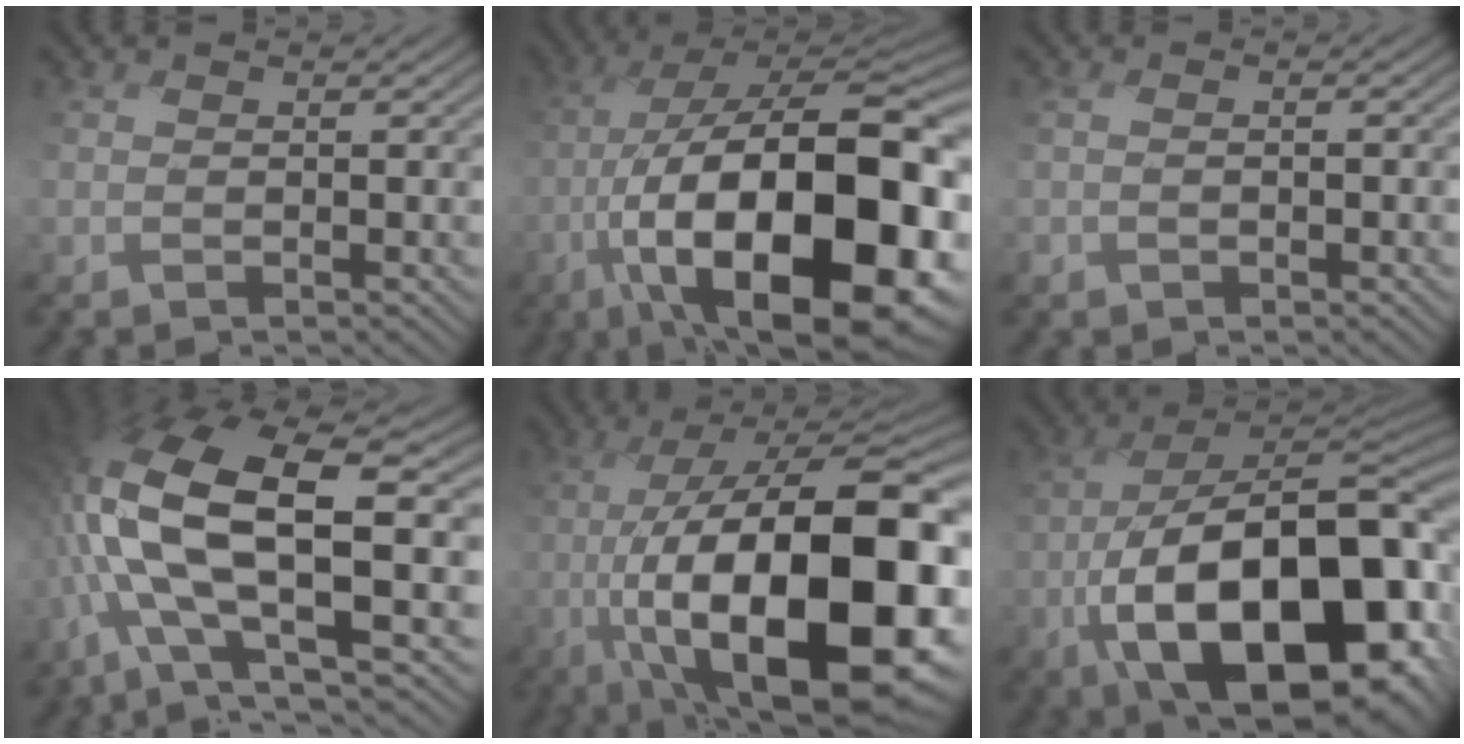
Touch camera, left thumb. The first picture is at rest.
{"total": 22.3, "force": [-6.4, 9.4, 19.2], "torque": [-0.323, -0.021, -0.091]}
{"total": 1.9, "force": [-0.5, 1.4, 1.2], "torque": [-0.017, 0.002, -0.002]}
{"total": 16.9, "force": [-0.3, 7.5, 15.2], "torque": [-0.333, 0.010, -0.011]}
{"total": 22.1, "force": [-4.8, 9.2, 19.5], "torque": [-0.344, -0.020, -0.068]}
{"total": 21.6, "force": [-6.6, 11.4, 17.1], "torque": [-0.294, -0.034, -0.089]}